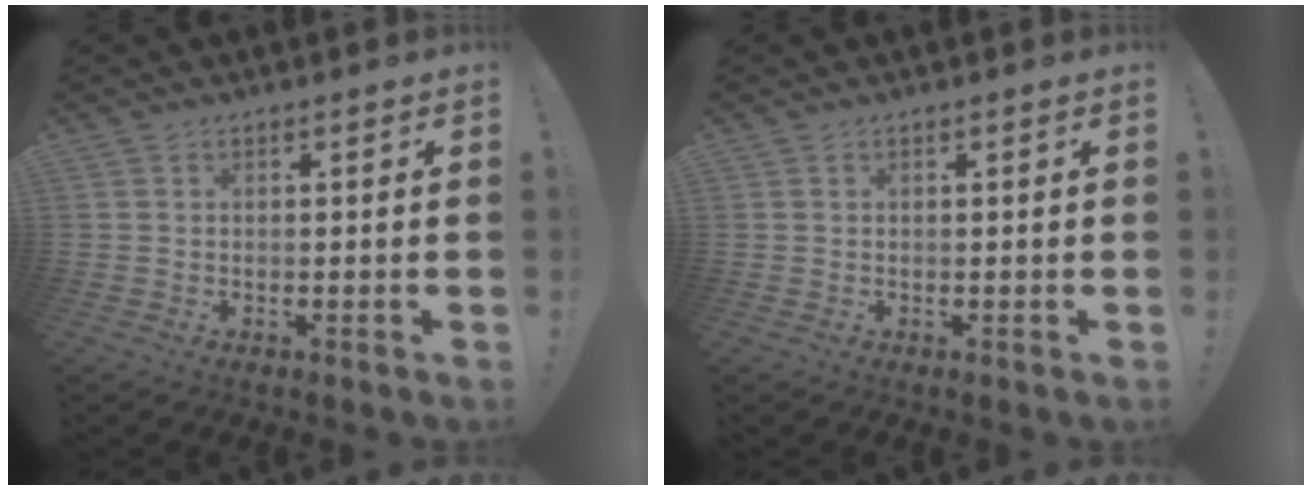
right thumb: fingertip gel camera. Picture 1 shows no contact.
{"total": 0.6, "force": [0.1, -0.4, 0.3], "torque": [-0.001, -0.004, 0.001]}